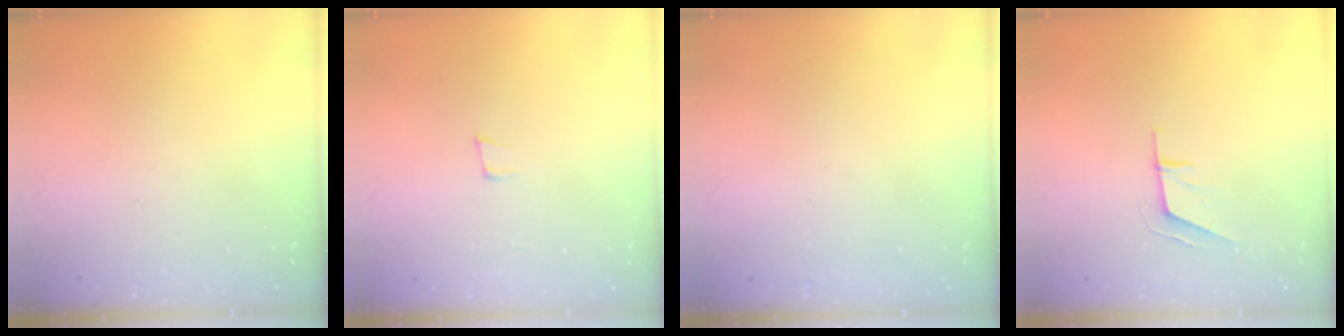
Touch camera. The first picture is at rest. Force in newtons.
{"total": 5.9, "press": 5.2, "slide": 2.8}
{"total": 1.6, "press": 1.6, "slide": 0.1}
{"total": 6.1, "press": 6.1, "slide": 0.0}